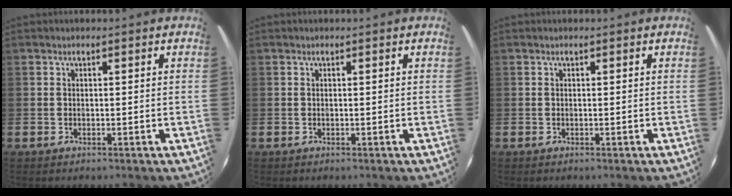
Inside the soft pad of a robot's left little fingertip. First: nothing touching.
{"total": 0.0}
{"total": 0.0}